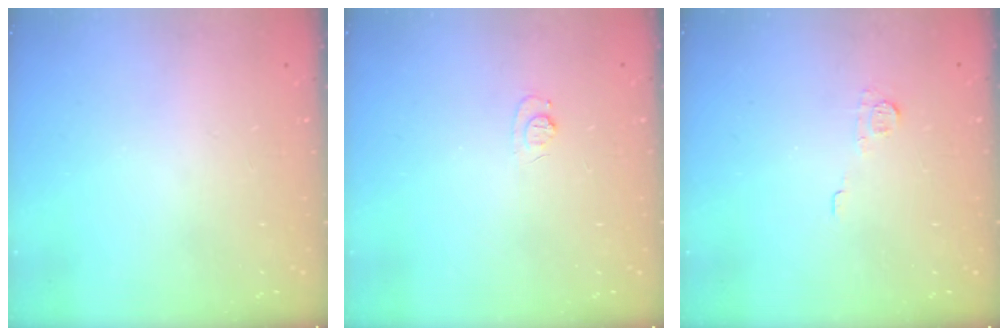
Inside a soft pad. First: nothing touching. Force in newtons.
{"total": 4.8, "press": 4.8, "slide": 0.6}
{"total": 4.7, "press": 4.7, "slide": 0.7}